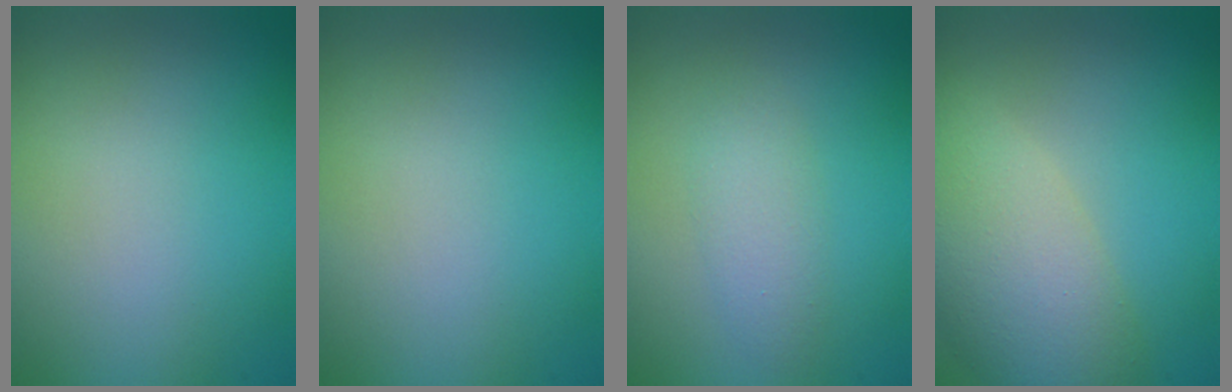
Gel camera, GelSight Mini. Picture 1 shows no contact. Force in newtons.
{"total": 0.0}
{"total": 2.1, "press": 2.1, "slide": 0.1}
{"total": 6.9, "press": 6.9, "slide": 0.5}